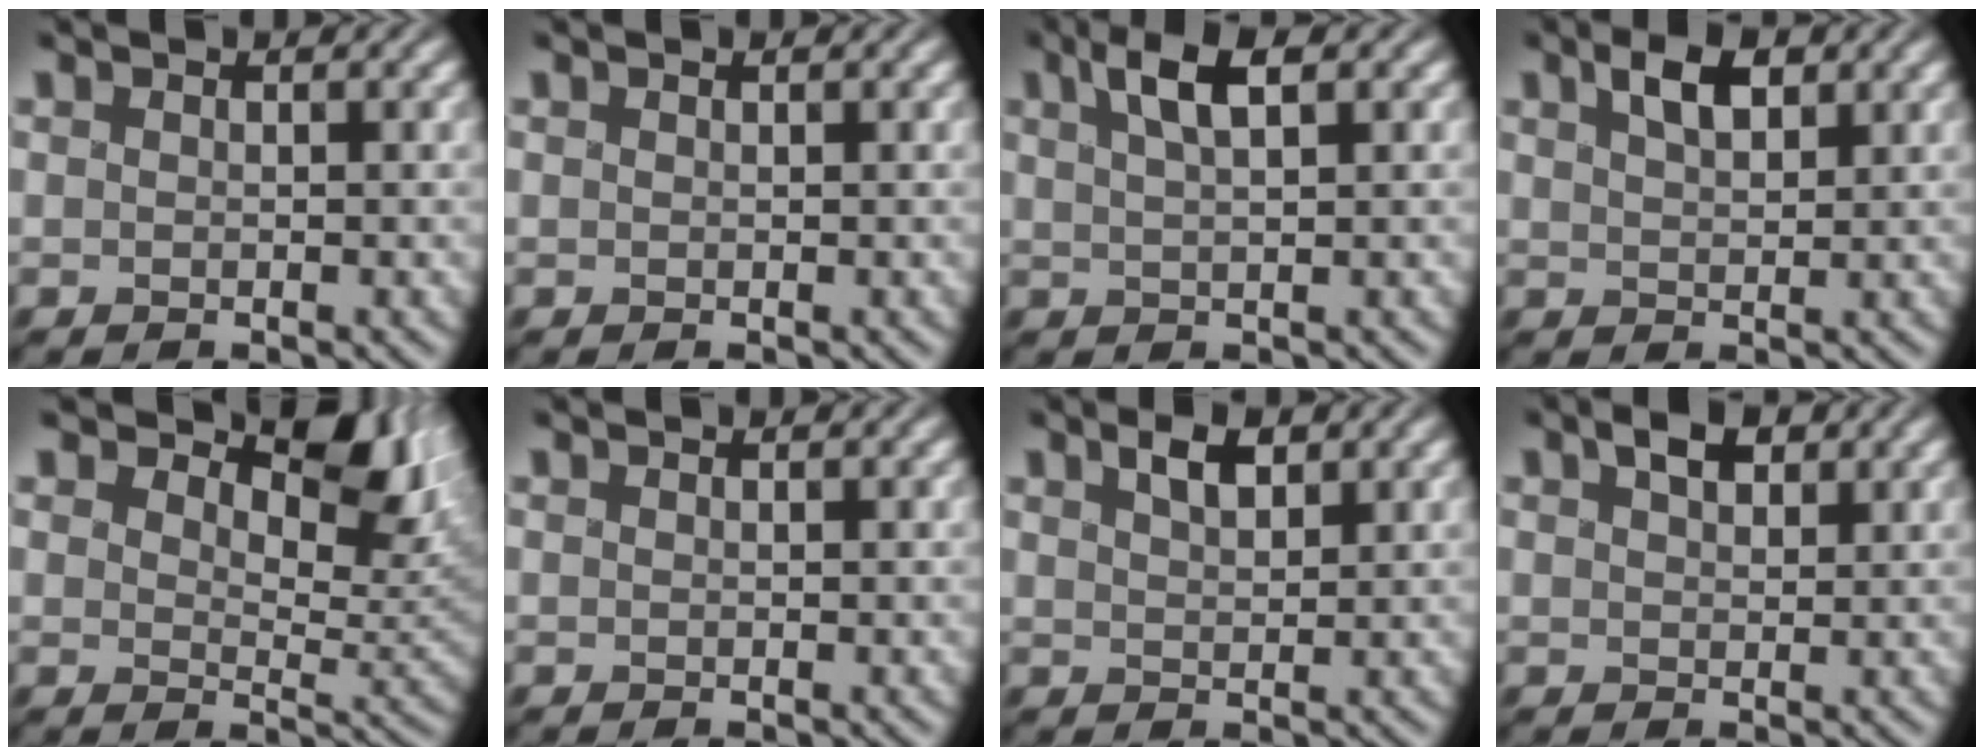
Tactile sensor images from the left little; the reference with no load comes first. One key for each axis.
{"total": 0.0}
{"total": 3.9, "fx": 1.7, "fy": 1.2, "fz": 3.2, "tx": -0.061, "ty": 0.004, "tz": 0.023}
{"total": 3.1, "fx": 1.3, "fy": 1.5, "fz": 2.4, "tx": -0.046, "ty": 0.000, "tz": 0.019}
{"total": 8.3, "fx": 5.0, "fy": 4.1, "fz": 5.2, "tx": -0.080, "ty": -0.007, "tz": 0.081}
{"total": 0.0}
{"total": 2.2, "fx": 1.1, "fy": 1.0, "fz": 1.7, "tx": -0.033, "ty": -0.002, "tz": 0.016}
{"total": 2.8, "fx": 1.3, "fy": 1.6, "fz": 1.9, "tx": -0.036, "ty": -0.001, "tz": 0.014}